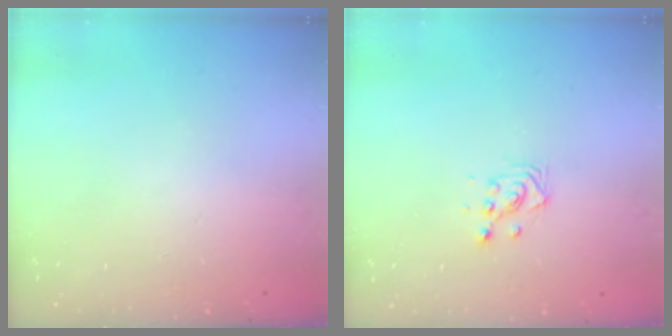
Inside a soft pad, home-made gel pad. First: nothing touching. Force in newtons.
{"total": 2.9, "press": 2.9, "slide": 0.1}